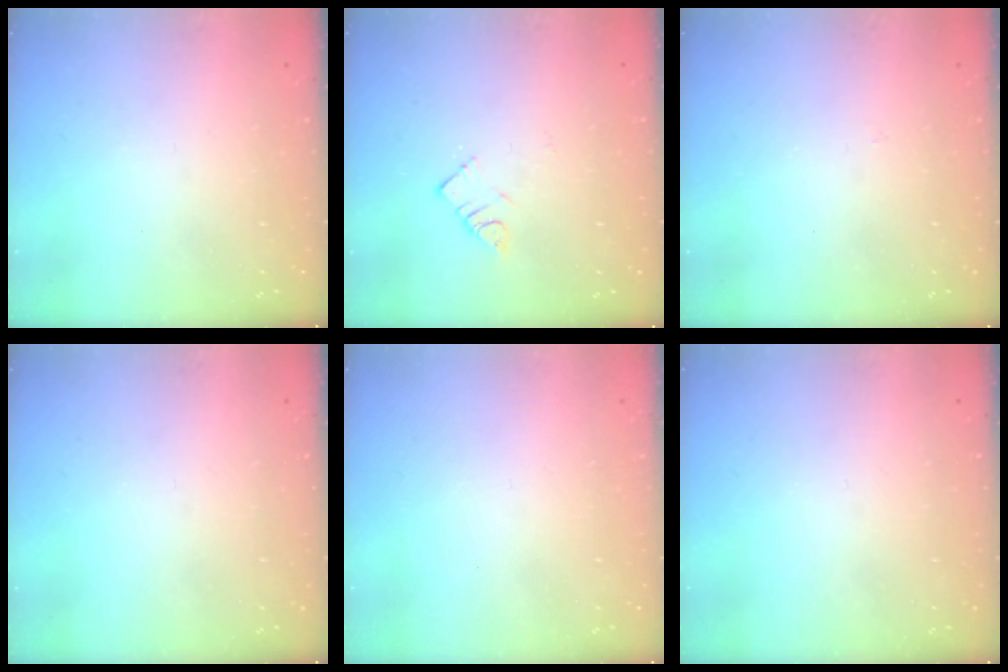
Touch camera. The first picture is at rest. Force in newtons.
{"total": 3.8, "press": 3.8, "slide": 0.1}
{"total": 2.7, "press": 2.7, "slide": 0.5}
{"total": 0.0}
{"total": 1.5, "press": 1.5, "slide": 0.1}
{"total": 0.0}